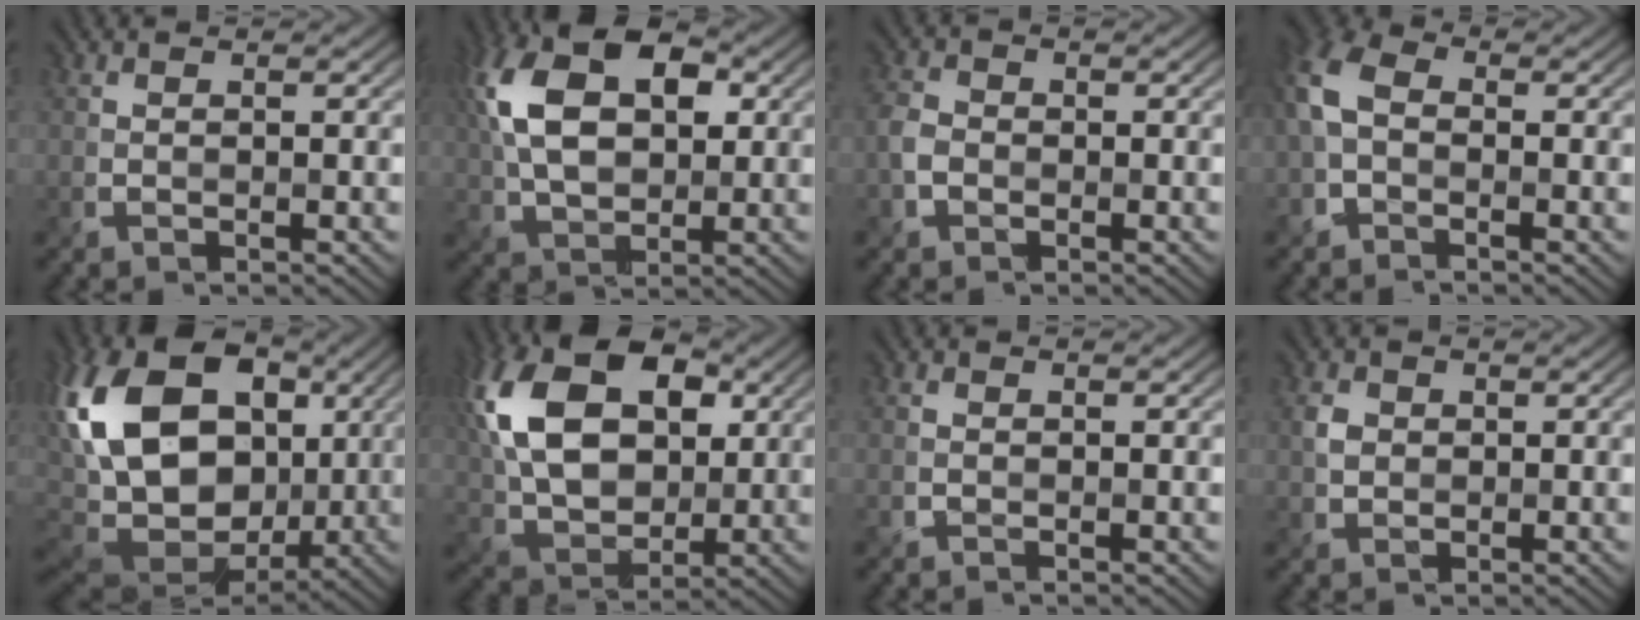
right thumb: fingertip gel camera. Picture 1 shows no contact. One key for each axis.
{"total": 12.8, "fx": 3.1, "fy": 8.0, "fz": 9.5, "tx": -0.211, "ty": 0.021, "tz": 0.046}
{"total": 2.8, "fx": -1.0, "fy": 2.3, "fz": 1.2, "tx": -0.031, "ty": 0.000, "tz": -0.029}
{"total": 5.6, "fx": -0.7, "fy": 3.9, "fz": 4.0, "tx": -0.109, "ty": 0.010, "tz": -0.031}
{"total": 19.7, "fx": 2.4, "fy": 13.6, "fz": 14.1, "tx": -0.308, "ty": 0.003, "tz": 0.044}
{"total": 15.6, "fx": 3.8, "fy": 10.4, "fz": 10.9, "tx": -0.246, "ty": 0.025, "tz": 0.065}
{"total": 0.6, "fx": -0.2, "fy": 0.5, "fz": 0.3, "tx": -0.003, "ty": -0.002, "tz": -0.005}
{"total": 1.8, "fx": 0.2, "fy": 1.7, "fz": 0.7, "tx": -0.016, "ty": -0.002, "tz": -0.002}